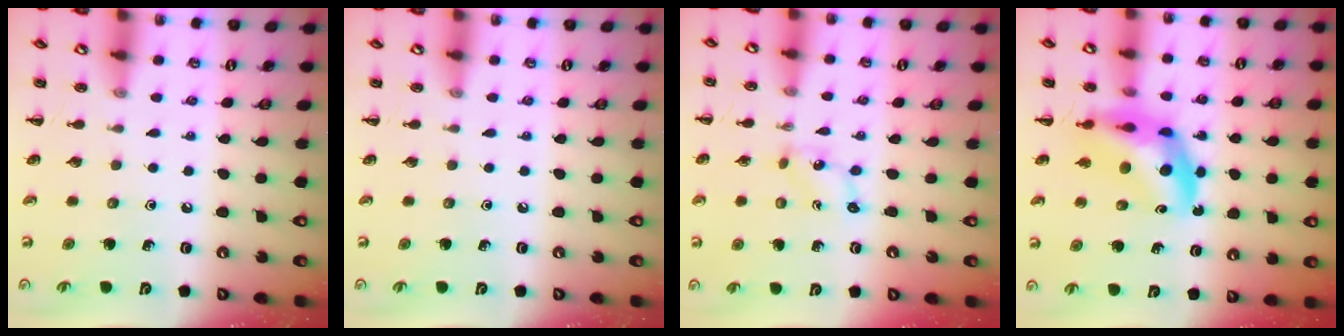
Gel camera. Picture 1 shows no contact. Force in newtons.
{"total": 0.0}
{"total": 1.3, "press": 1.2, "slide": 0.5}
{"total": 9.7, "press": 9.2, "slide": 3.1}